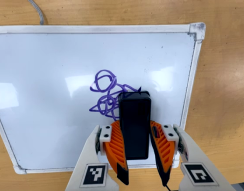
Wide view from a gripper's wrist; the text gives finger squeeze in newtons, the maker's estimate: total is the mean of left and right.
{"total": 10.9, "left": 10.7, "right": 11.1}